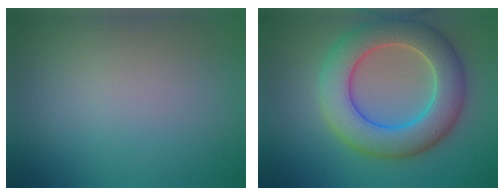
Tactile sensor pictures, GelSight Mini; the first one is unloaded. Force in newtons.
{"total": 8.6, "press": 8.6, "slide": 0.6}